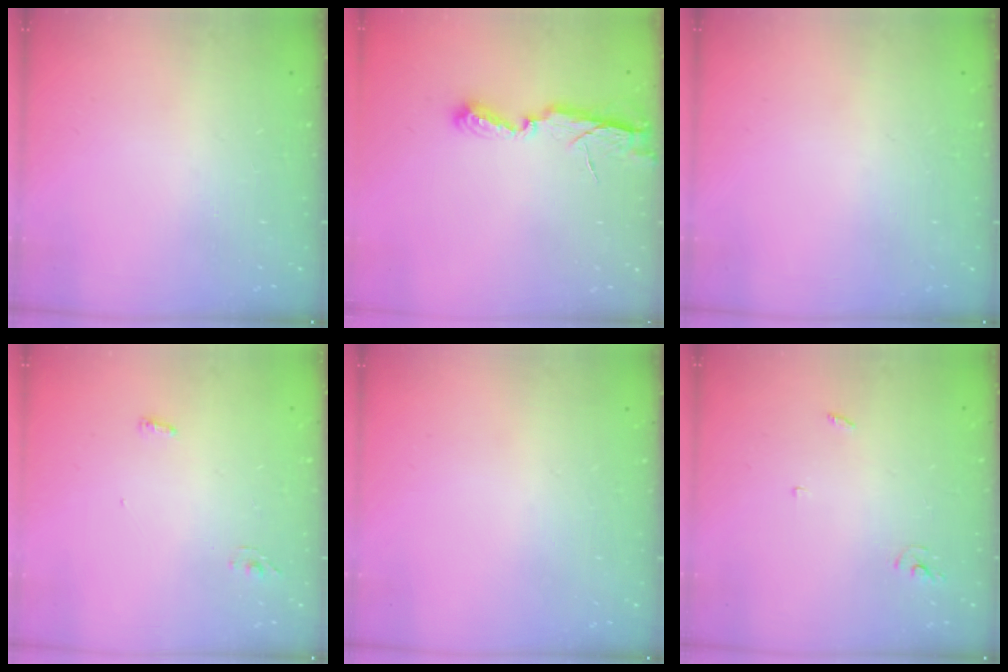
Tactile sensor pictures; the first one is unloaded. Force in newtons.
{"total": 6.9, "press": 6.9, "slide": 0.1}
{"total": 0.0}
{"total": 3.6, "press": 3.2, "slide": 1.6}
{"total": 0.0}
{"total": 2.5, "press": 2.5, "slide": 0.1}